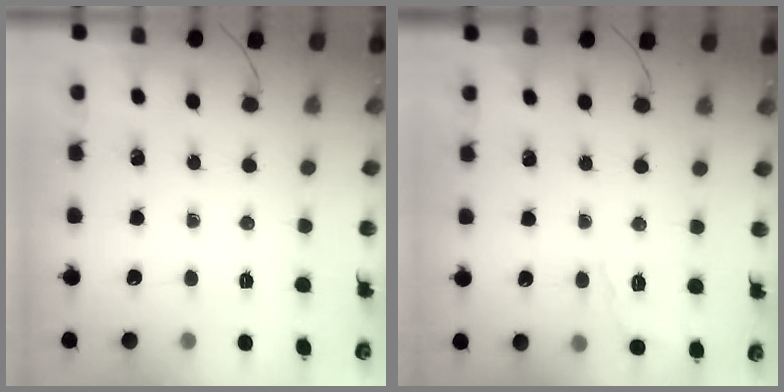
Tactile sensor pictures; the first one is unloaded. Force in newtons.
{"total": 9.1, "press": 8.9, "slide": 1.6}